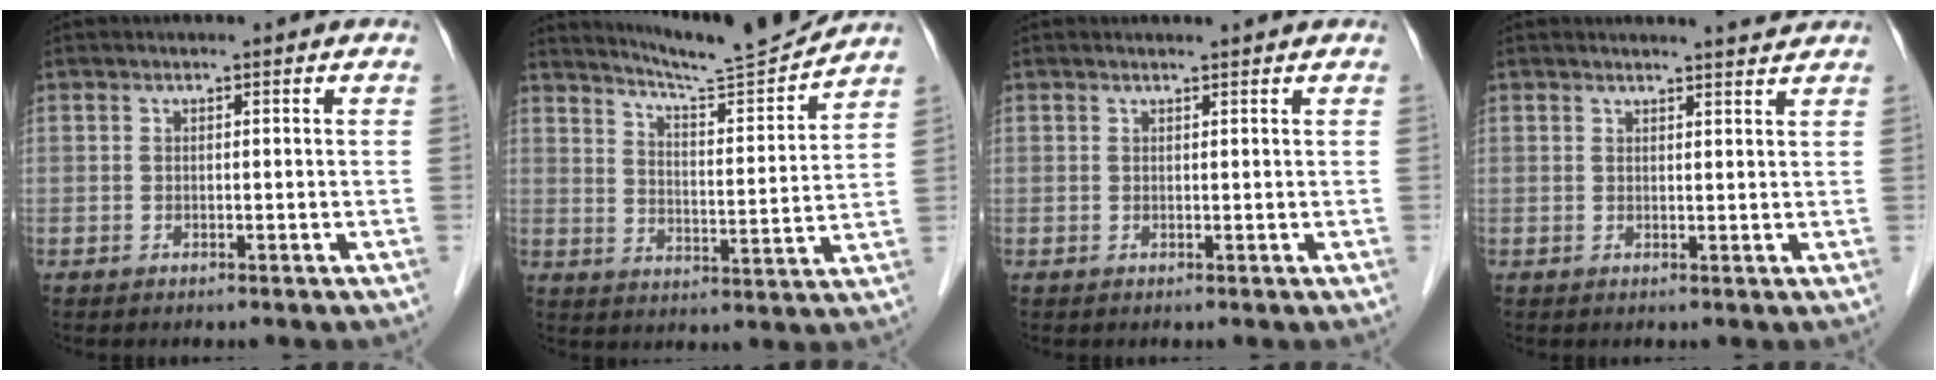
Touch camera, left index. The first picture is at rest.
{"total": 11.7, "force": [11.4, -1.6, 2.3], "torque": [-0.046, -0.024, 0.176]}
{"total": 1.3, "force": [1.3, -0.1, 0.3], "torque": [-0.008, 0.003, 0.020]}
{"total": 2.6, "force": [2.6, -0.3, 0.3], "torque": [-0.010, -0.005, 0.031]}